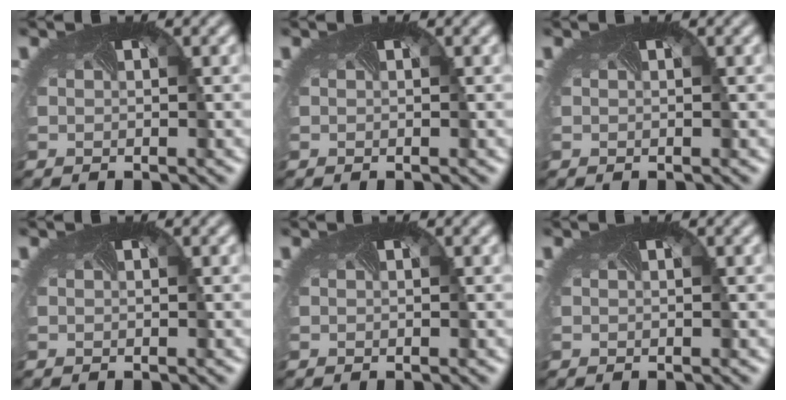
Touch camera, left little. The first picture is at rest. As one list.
[{"total": 0.0}, {"total": 0.0}, {"total": 0.0}, {"total": 0.0}, {"total": 0.0}]